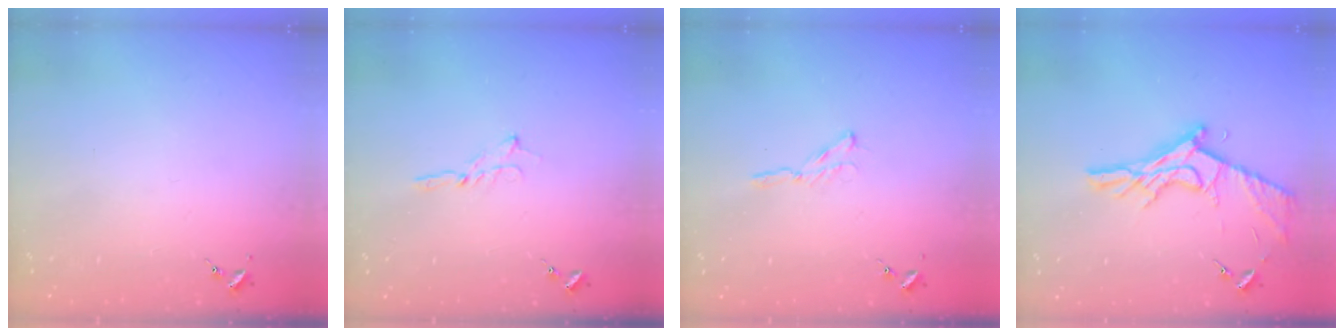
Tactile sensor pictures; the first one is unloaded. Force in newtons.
{"total": 2.0, "press": 2.0, "slide": 0.2}
{"total": 2.9, "press": 2.9, "slide": 0.3}
{"total": 13.9, "press": 13.9, "slide": 0.7}